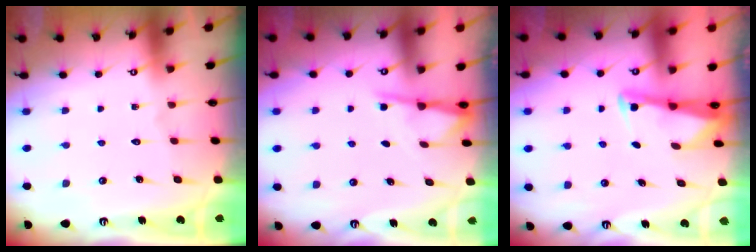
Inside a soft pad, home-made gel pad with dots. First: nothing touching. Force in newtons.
{"total": 2.2, "press": 2.2, "slide": 0.3}
{"total": 2.7, "press": 2.7, "slide": 0.2}